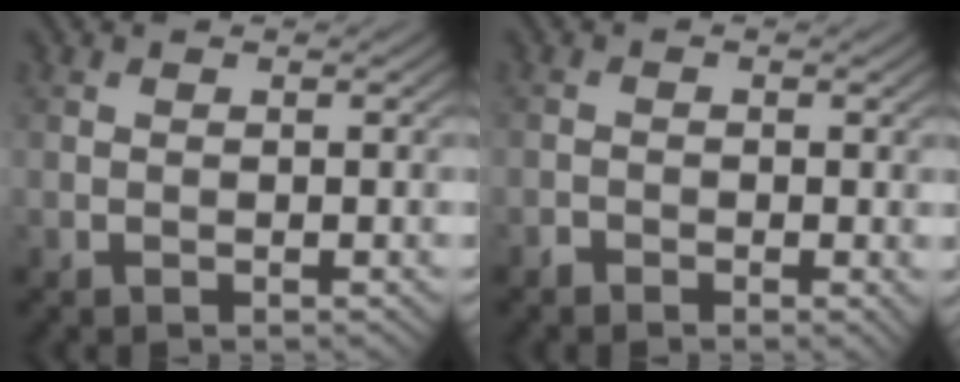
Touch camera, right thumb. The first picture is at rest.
{"total": 1.4, "force": [-0.8, 0.8, 0.8], "torque": [-0.014, -0.003, -0.016]}